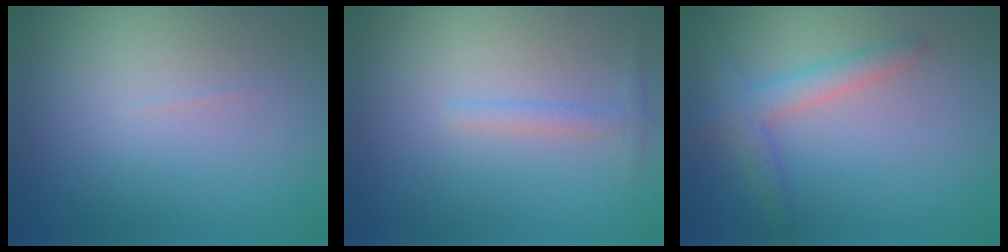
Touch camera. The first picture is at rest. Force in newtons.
{"total": 1.1, "press": 1.1, "slide": 0.0}
{"total": 2.7, "press": 2.7, "slide": 0.3}